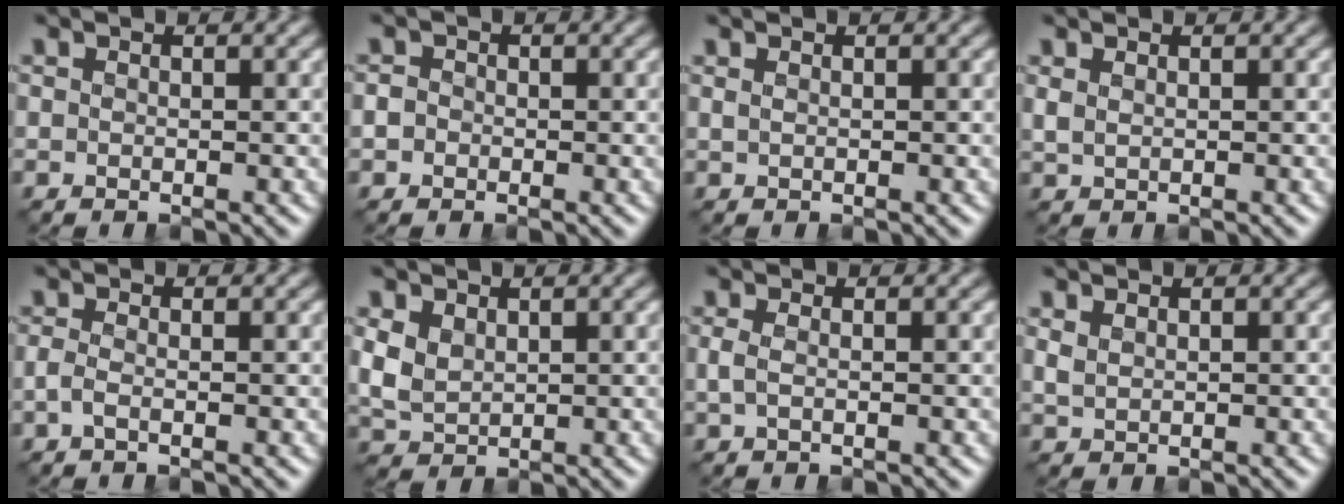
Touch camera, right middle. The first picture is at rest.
{"total": 1.0, "force": [-0.4, 0.8, 0.2], "torque": [0.000, -0.005, -0.011]}
{"total": 0.7, "force": [0.4, 0.4, 0.5], "torque": [-0.007, -0.002, 0.003]}
{"total": 0.9, "force": [0.5, 0.4, 0.6], "torque": [-0.016, -0.001, 0.015]}
{"total": 1.3, "force": [-0.5, 0.4, 1.1], "torque": [-0.025, -0.007, -0.013]}
{"total": 3.0, "force": [0.9, 2.2, 1.8], "torque": [-0.051, -0.002, 0.023]}
{"total": 1.1, "force": [-0.1, 0.4, 1.0], "torque": [-0.025, -0.002, -0.004]}
{"total": 1.0, "force": [0.6, 0.5, 0.6], "torque": [-0.019, -0.004, 0.018]}